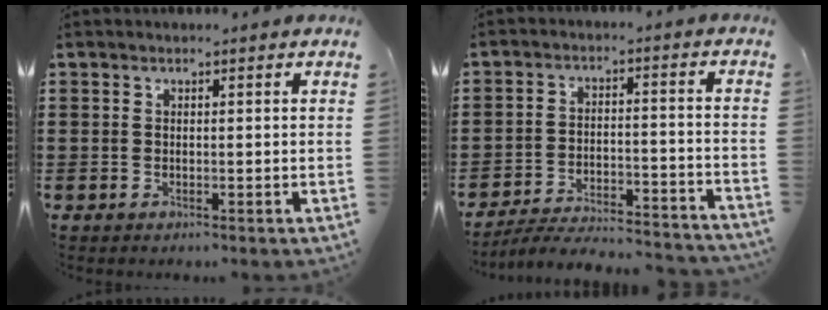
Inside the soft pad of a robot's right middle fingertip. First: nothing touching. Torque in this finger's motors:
{"motor_torque": [1.83, -0.31, 0.07, 0.06]}